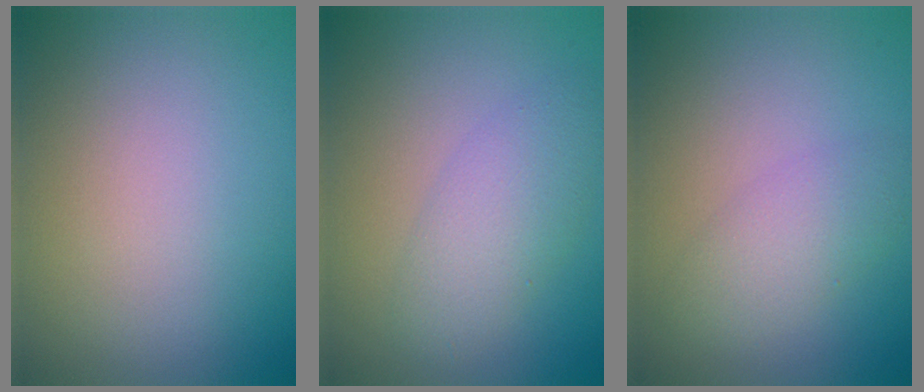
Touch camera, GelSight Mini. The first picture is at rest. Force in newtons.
{"total": 3.6, "press": 3.6, "slide": 0.2}
{"total": 3.0, "press": 3.0, "slide": 0.1}